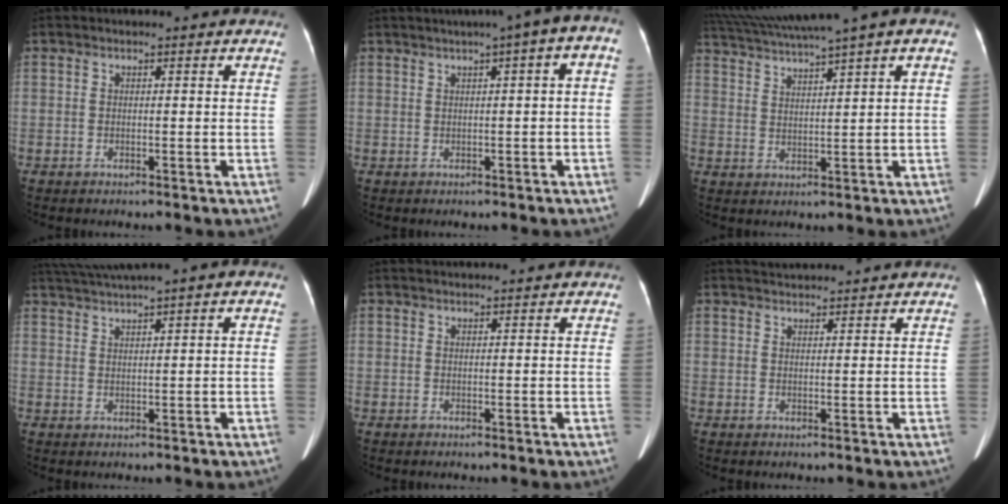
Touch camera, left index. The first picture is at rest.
{"total": 6.1, "force": [1.6, 0.8, 5.9], "torque": [-0.078, 0.026, 0.015]}
{"total": 10.1, "force": [7.8, -1.2, 6.3], "torque": [-0.114, 0.032, 0.128]}
{"total": 5.8, "force": [4.3, -0.9, 3.8], "torque": [-0.075, 0.028, 0.080]}
{"total": 3.3, "force": [3.2, 0.1, 0.8], "torque": [-0.009, 0.027, 0.042]}
{"total": 4.2, "force": [4.1, 0.1, 0.6], "torque": [-0.015, 0.031, 0.063]}